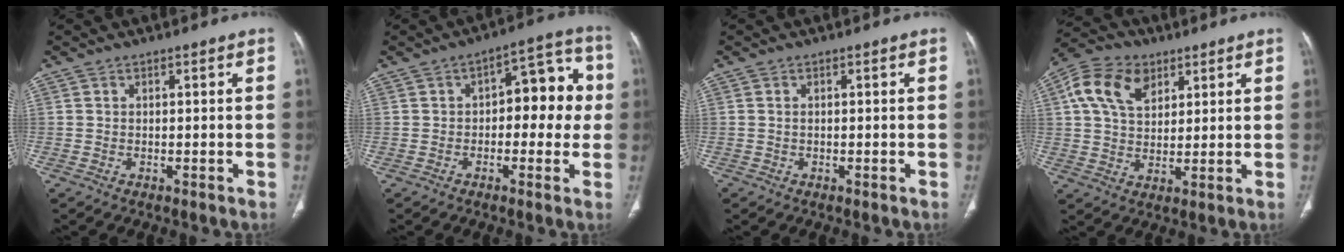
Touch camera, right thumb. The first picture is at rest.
{"total": 11.4, "force": [0.4, 6.2, 9.5], "torque": [-0.069, 0.038, -0.002]}
{"total": 0.7, "force": [-0.1, 0.6, 0.4], "torque": [-0.004, 0.003, -0.001]}
{"total": 11.9, "force": [4.9, 8.0, 7.4], "torque": [-0.128, 0.000, 0.086]}